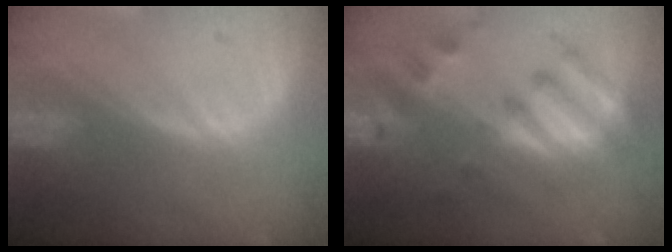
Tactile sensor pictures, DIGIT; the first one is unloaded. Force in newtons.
{"total": 7.9, "press": 7.7, "slide": 1.8}